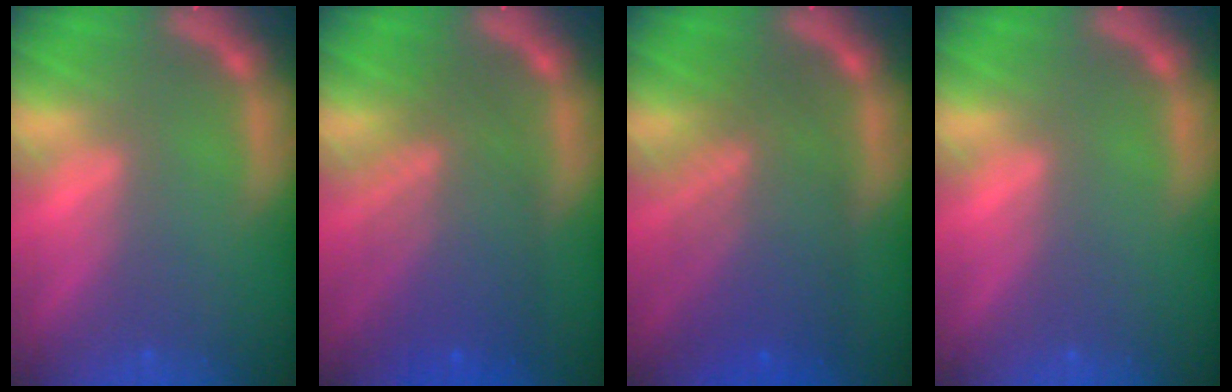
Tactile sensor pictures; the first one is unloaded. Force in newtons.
{"total": 7.6}
{"total": 8.1}
{"total": 0.0}